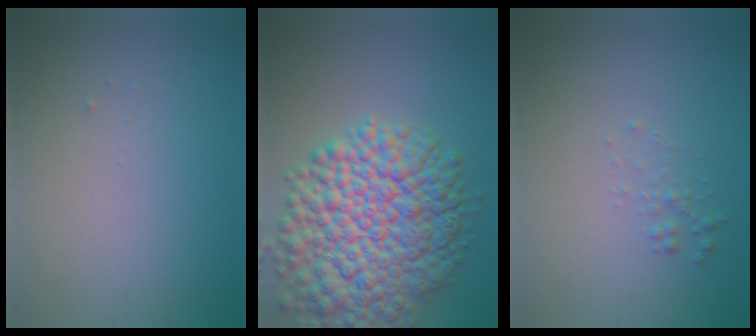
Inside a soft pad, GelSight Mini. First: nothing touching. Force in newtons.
{"total": 12.2, "press": 12.2, "slide": 0.4}
{"total": 0.9, "press": 0.9, "slide": 0.1}